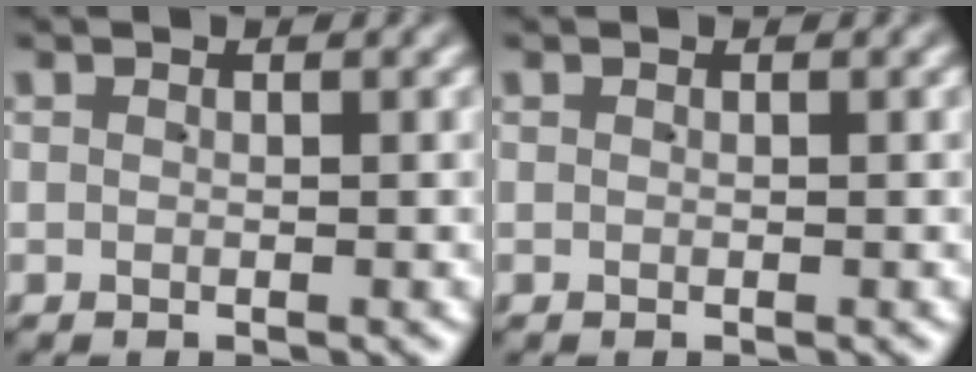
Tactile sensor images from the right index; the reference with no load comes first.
{"total": 0.0}